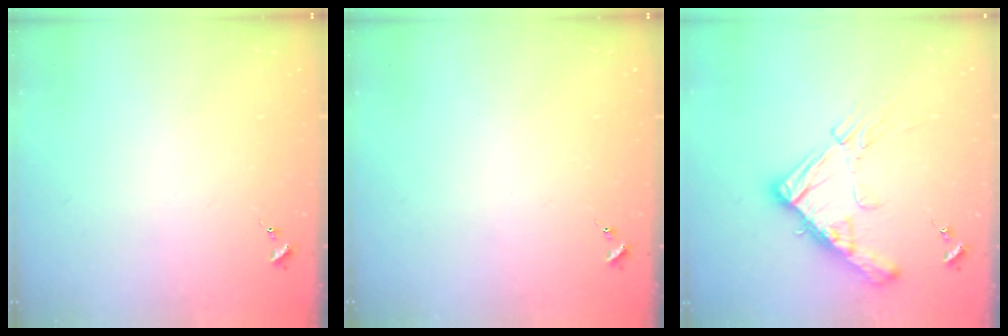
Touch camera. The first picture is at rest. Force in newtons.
{"total": 0.0}
{"total": 17.3, "press": 17.2, "slide": 1.7}